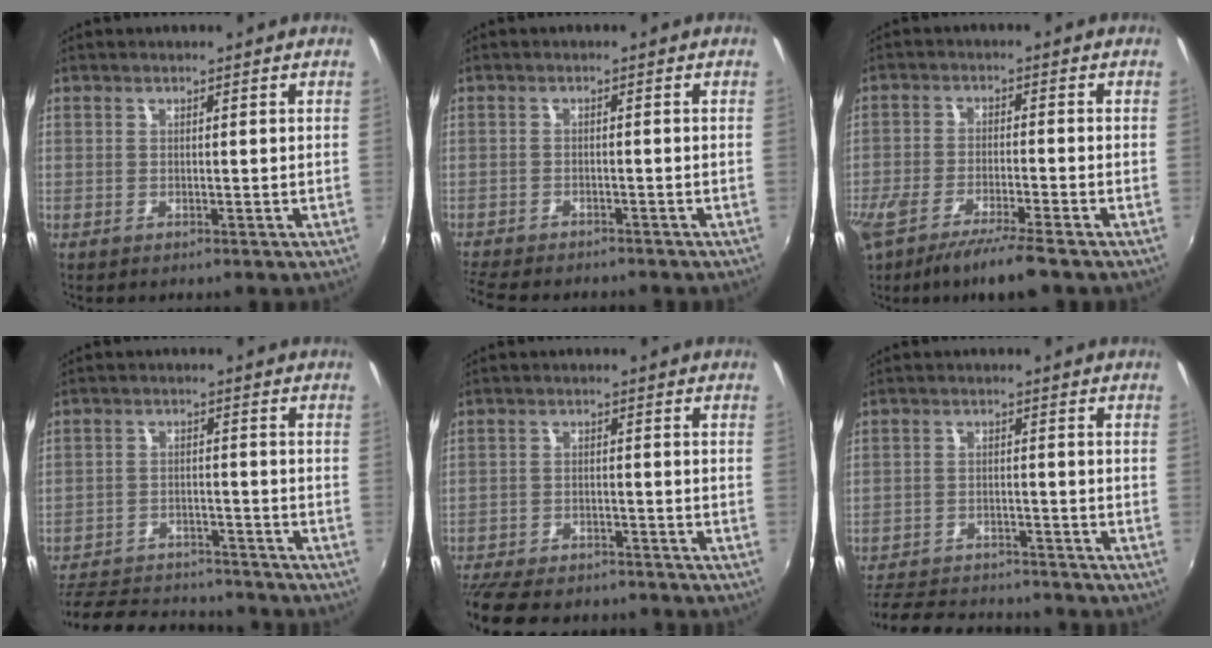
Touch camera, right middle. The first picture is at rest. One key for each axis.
{"total": 8.8, "fx": -7.9, "fy": 2.0, "fz": 3.2, "tx": -0.089, "ty": -0.022, "tz": -0.129}
{"total": 10.9, "fx": -8.3, "fy": 1.2, "fz": 7.1, "tx": -0.152, "ty": -0.035, "tz": -0.144}
{"total": 18.6, "fx": -15.8, "fy": 7.0, "fz": 7.0, "tx": -0.167, "ty": 0.006, "tz": -0.219}
{"total": 15.5, "fx": -13.1, "fy": 5.2, "fz": 6.3, "tx": -0.150, "ty": -0.023, "tz": -0.197}
{"total": 14.5, "fx": -12.5, "fy": 5.3, "fz": 5.0, "tx": -0.131, "ty": 0.010, "tz": -0.183}